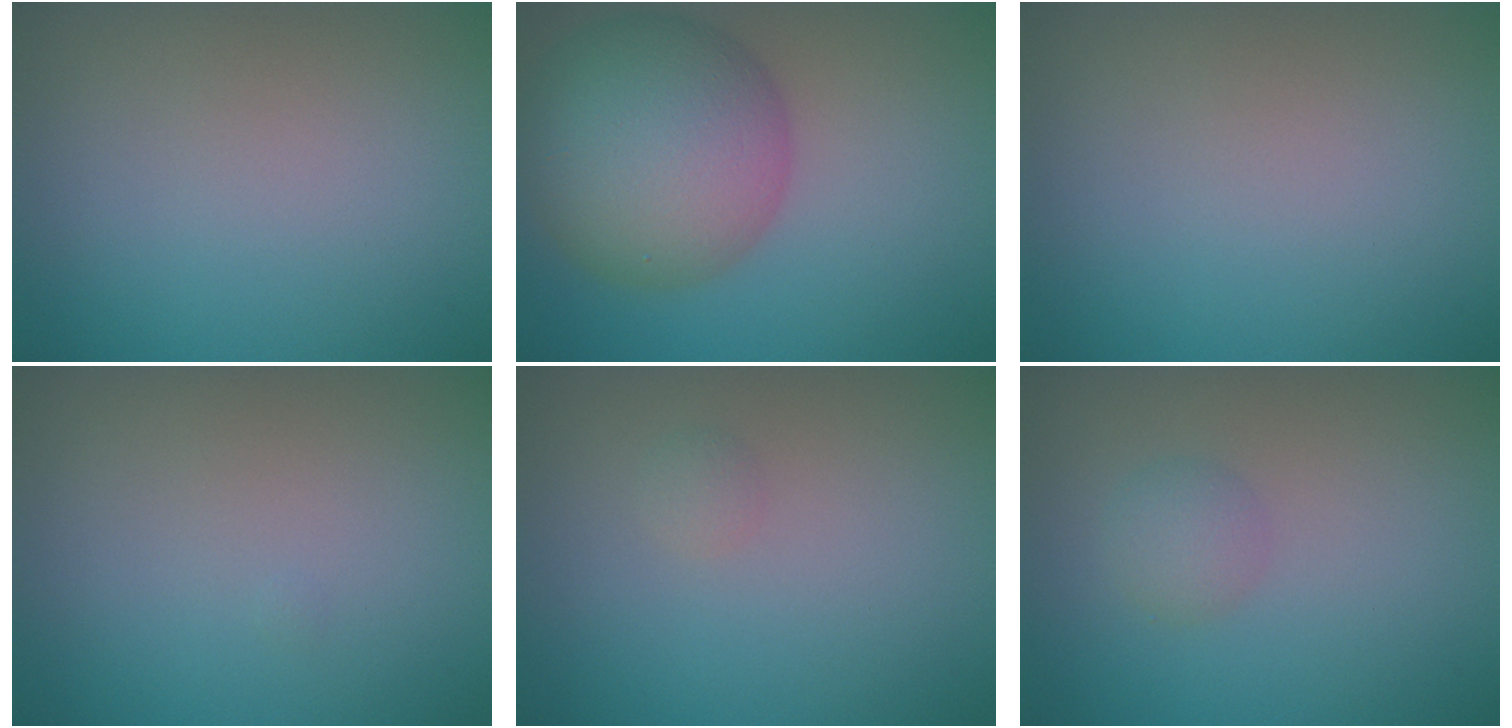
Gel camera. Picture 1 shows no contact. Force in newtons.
{"total": 10.3, "press": 10.3, "slide": 0.3}
{"total": 0.0}
{"total": 0.0}
{"total": 0.7, "press": 0.7, "slide": 0.0}
{"total": 1.6, "press": 1.6, "slide": 0.0}